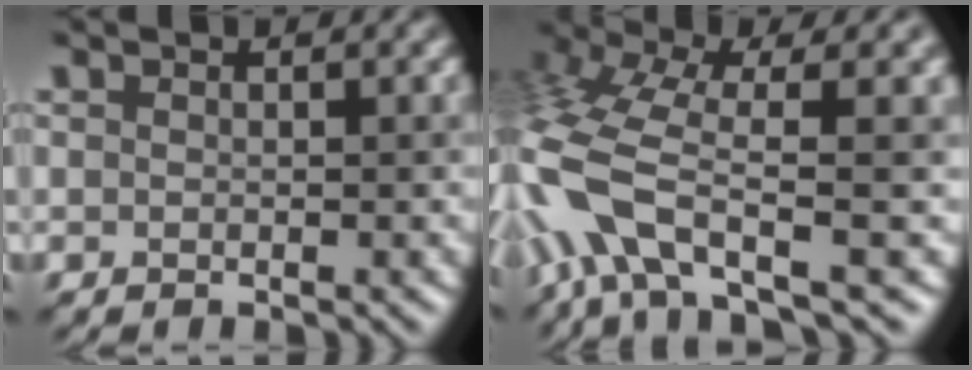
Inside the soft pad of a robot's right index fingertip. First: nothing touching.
{"total": 9.9, "force": [-2.1, 3.8, 8.9], "torque": [-0.187, 0.011, -0.057]}